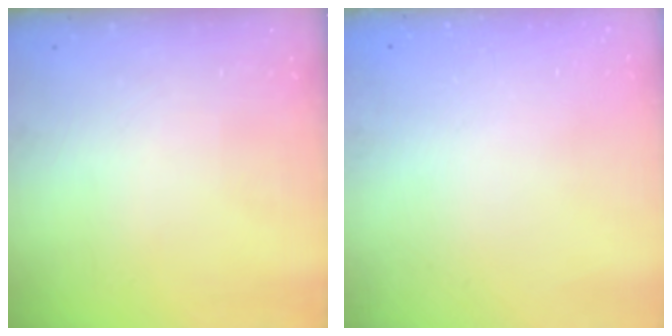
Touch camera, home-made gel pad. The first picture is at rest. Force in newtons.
{"total": 2.1, "press": 2.1, "slide": 0.1}